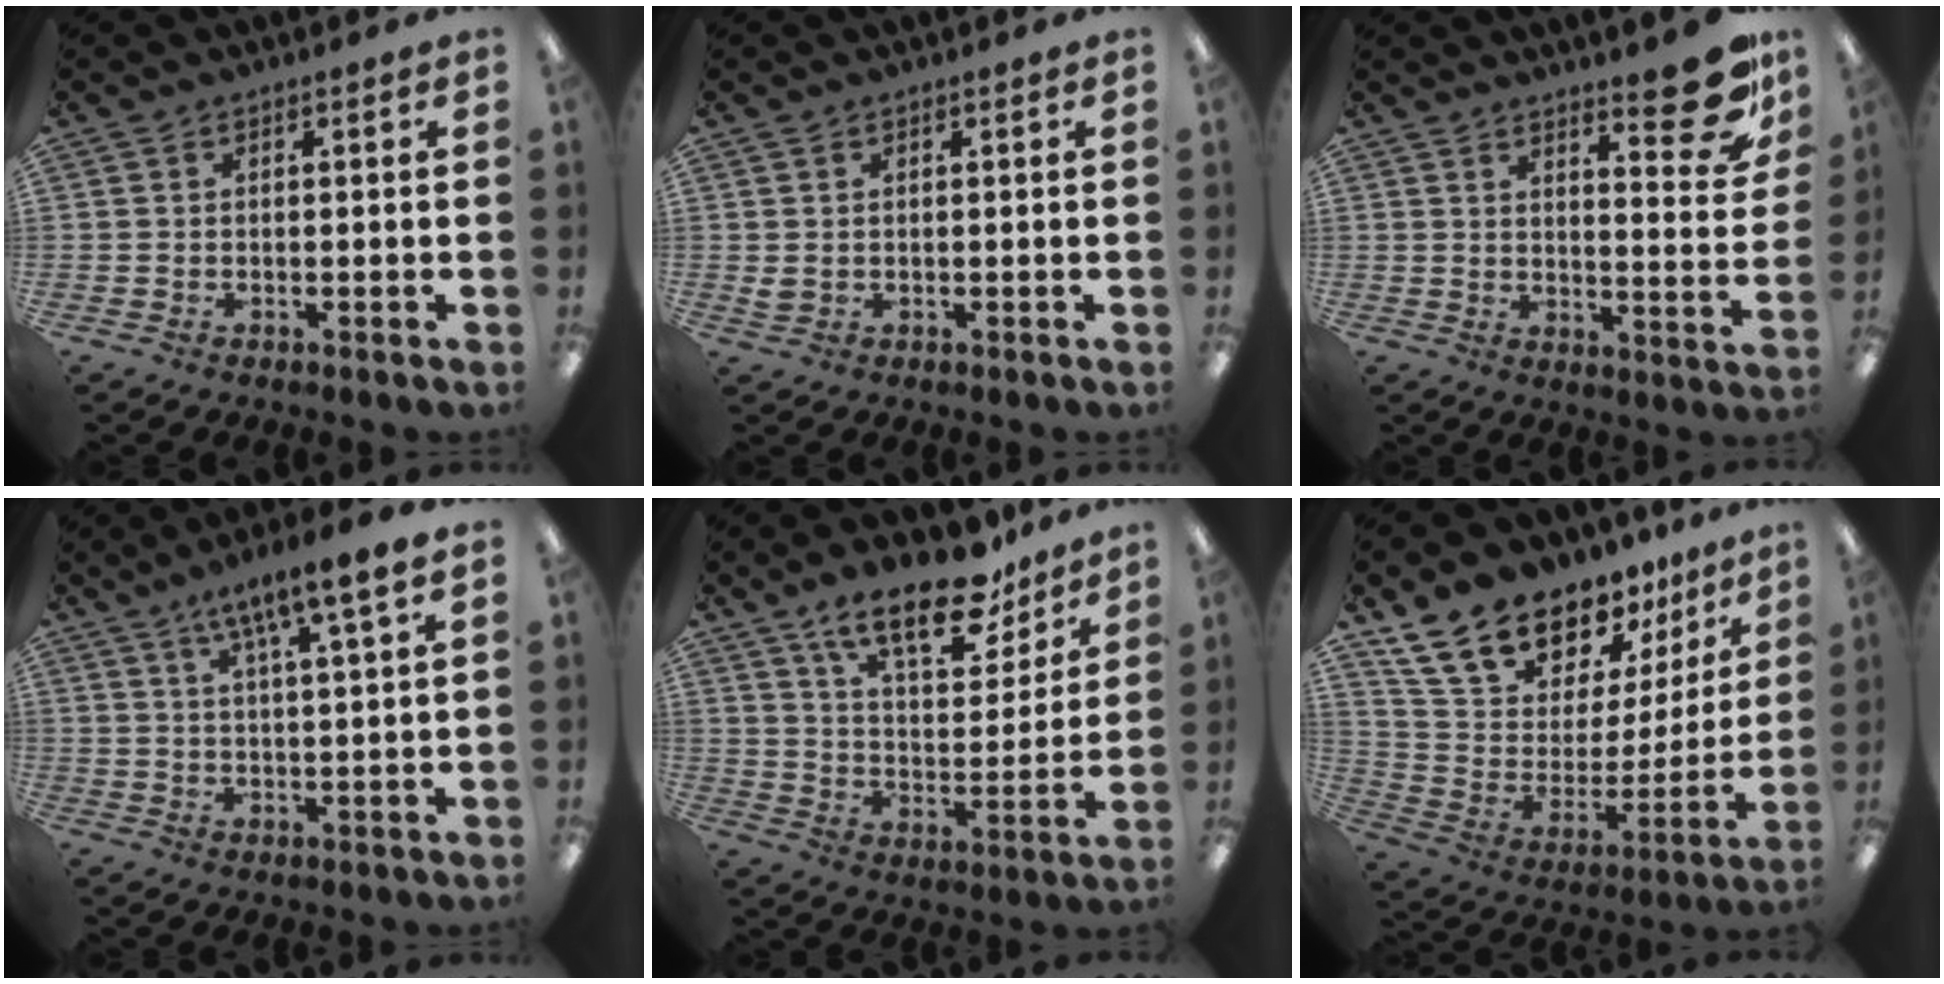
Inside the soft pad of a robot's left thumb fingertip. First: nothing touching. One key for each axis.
{"total": 1.6, "fx": 0.7, "fy": 1.2, "fz": 0.7, "tx": -0.009, "ty": 0.000, "tz": 0.012}
{"total": 14.2, "fx": 10.2, "fy": 3.9, "fz": 9.1, "tx": -0.097, "ty": -0.075, "tz": 0.162}
{"total": 8.5, "fx": 6.4, "fy": 0.4, "fz": 5.6, "tx": -0.099, "ty": -0.033, "tz": 0.107}
{"total": 18.4, "fx": 13.1, "fy": 7.2, "fz": 10.7, "tx": -0.167, "ty": -0.073, "tz": 0.220}
{"total": 18.0, "fx": 15.4, "fy": 7.7, "fz": 5.3, "tx": -0.112, "ty": -0.125, "tz": 0.280}